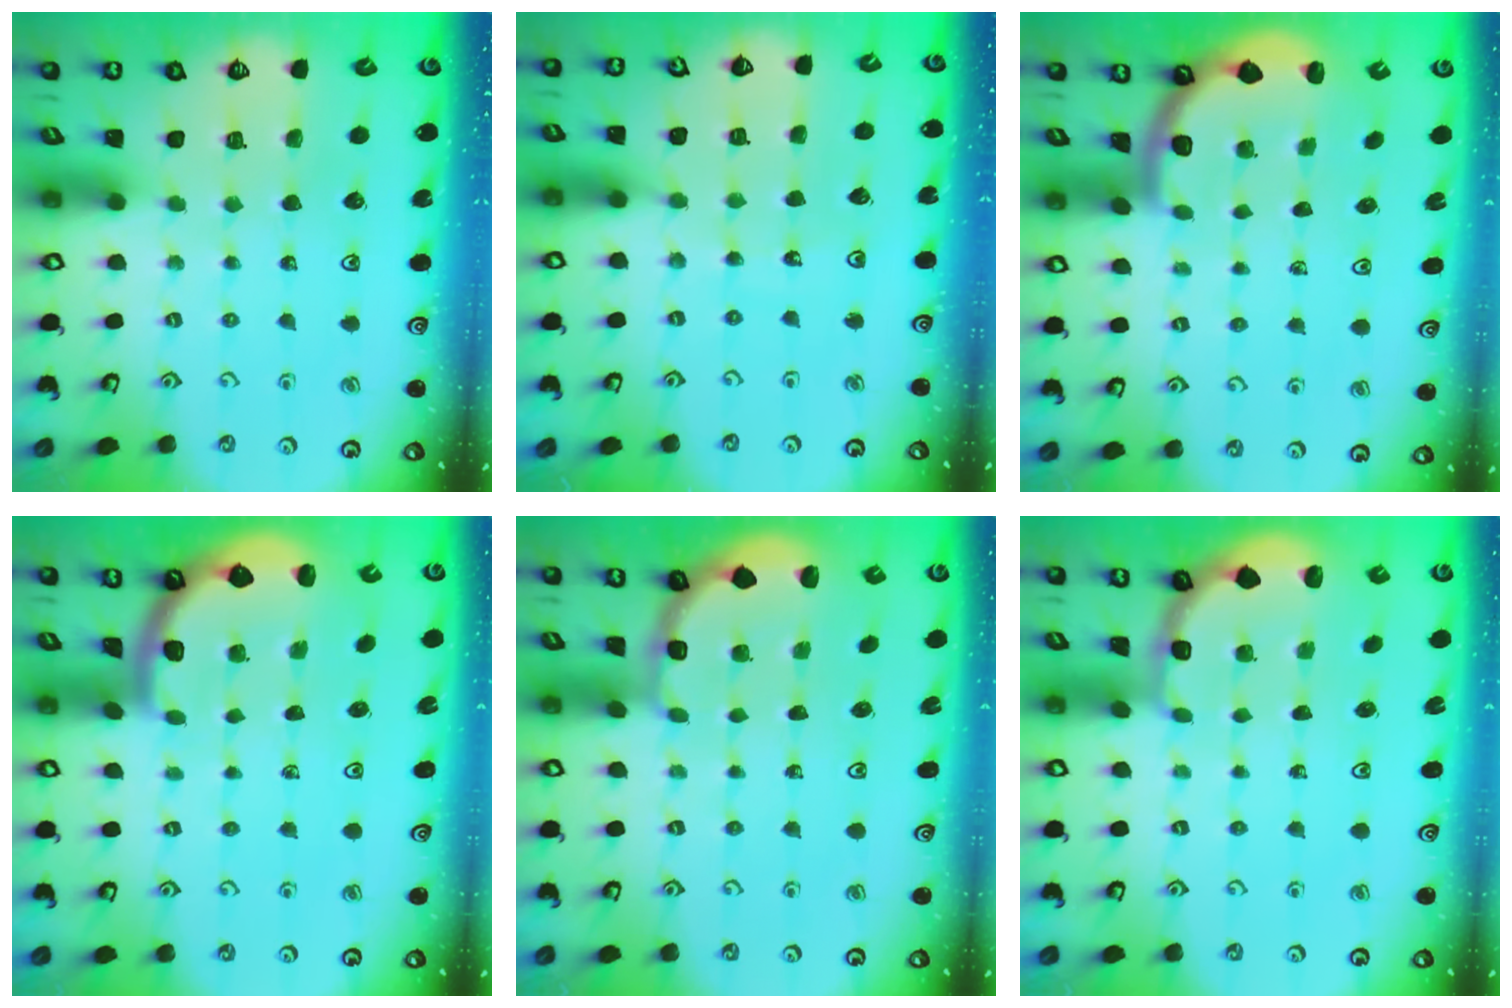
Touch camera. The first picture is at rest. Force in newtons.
{"total": 7.8, "press": 7.6, "slide": 1.5}
{"total": 1.8, "press": 1.8, "slide": 0.1}
{"total": 1.6, "press": 1.6, "slide": 0.1}
{"total": 1.9, "press": 1.8, "slide": 0.7}
{"total": 1.7, "press": 1.5, "slide": 0.6}